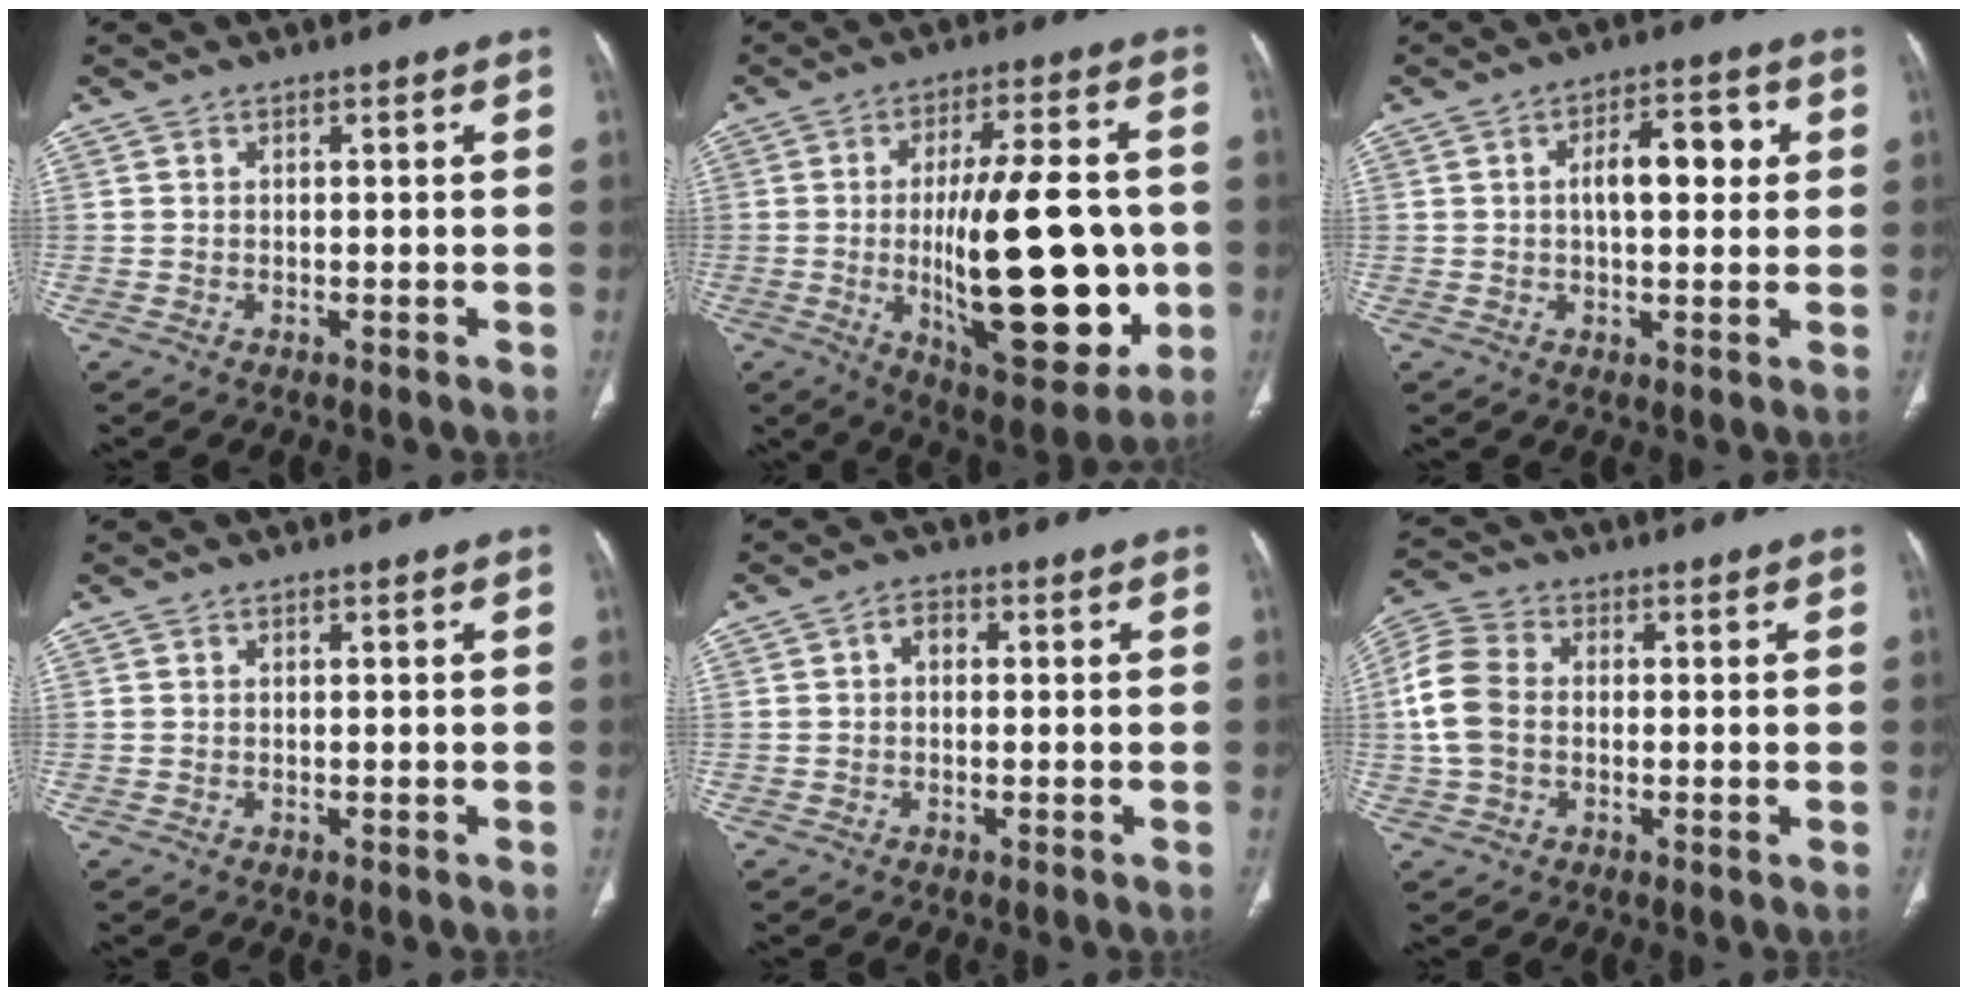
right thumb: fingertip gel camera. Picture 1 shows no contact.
{"total": 25.8, "force": [-2.8, 9.5, 23.8], "torque": [-0.344, -0.007, -0.027]}
{"total": 8.3, "force": [1.4, 4.0, 7.1], "torque": [-0.092, 0.014, 0.017]}
{"total": 0.0}
{"total": 2.5, "force": [0.2, 1.8, 1.7], "torque": [-0.016, 0.007, -0.002]}
{"total": 9.0, "force": [-0.1, 6.5, 6.2], "torque": [-0.134, 0.021, -0.010]}